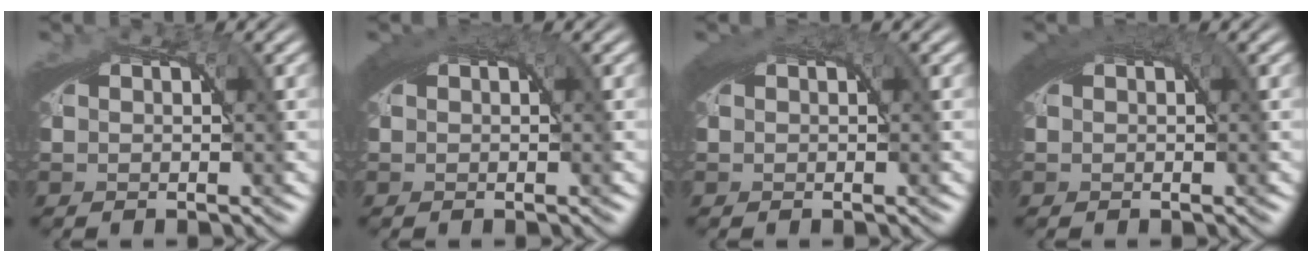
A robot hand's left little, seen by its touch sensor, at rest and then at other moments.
{"total": 2.2, "force": [1.2, 0.5, 1.8], "torque": [-0.021, 0.010, 0.014]}
{"total": 1.7, "force": [0.9, 0.5, 1.4], "torque": [-0.017, 0.007, 0.012]}
{"total": 2.8, "force": [1.4, 0.7, 2.3], "torque": [-0.026, 0.013, 0.016]}